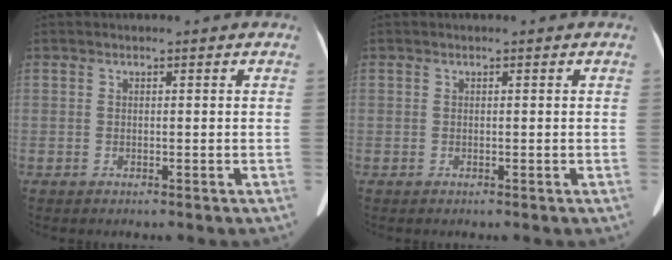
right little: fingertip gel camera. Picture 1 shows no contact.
{"total": 0.0}